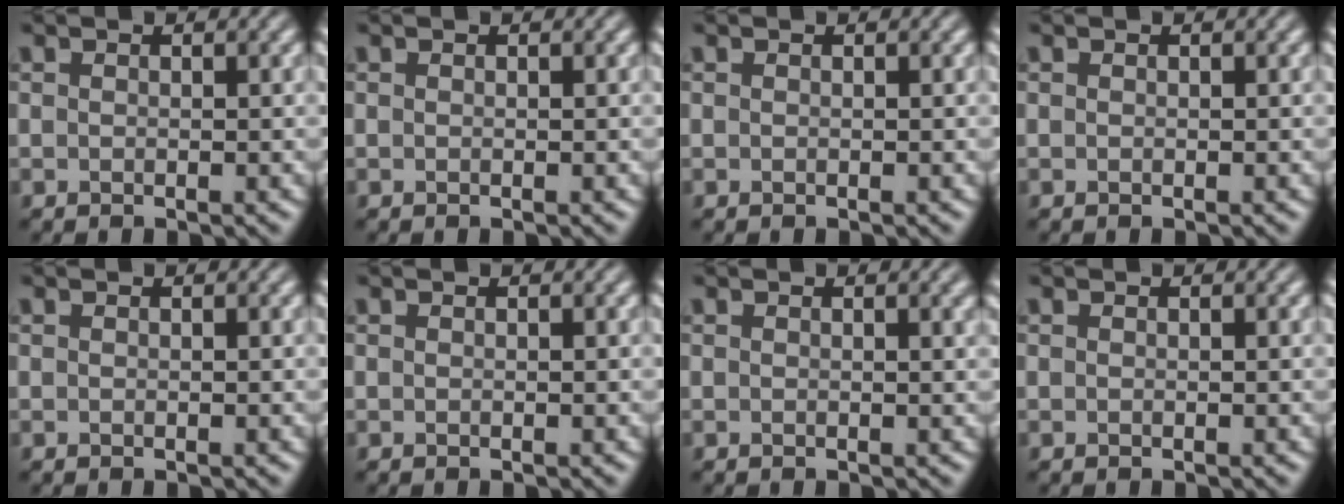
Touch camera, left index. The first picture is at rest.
{"total": 0.0}
{"total": 0.0}
{"total": 0.0}
{"total": 0.0}
{"total": 0.0}
{"total": 1.0, "force": [0.5, 0.3, 0.8], "torque": [-0.006, 0.005, 0.008]}
{"total": 0.0}